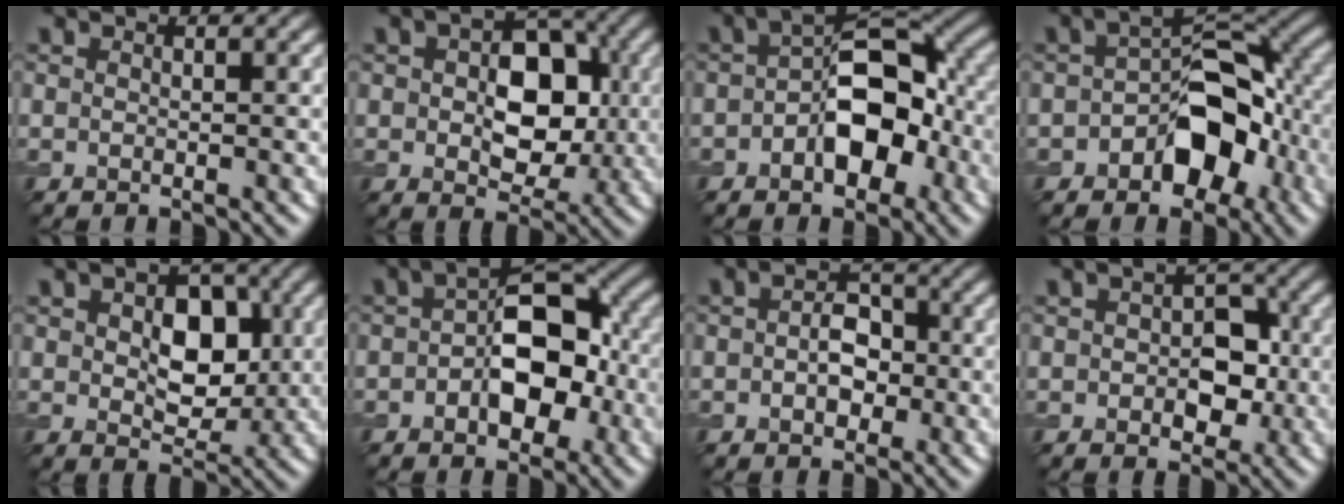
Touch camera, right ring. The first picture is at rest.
{"total": 7.4, "force": [0.5, 4.9, 5.6], "torque": [-0.081, 0.005, 0.010]}
{"total": 7.2, "force": [-1.4, 4.0, 5.8], "torque": [-0.084, 0.019, -0.027]}
{"total": 7.0, "force": [-2.3, 4.3, 5.0], "torque": [-0.058, 0.019, -0.046]}
{"total": 5.7, "force": [0.9, 3.7, 4.3], "torque": [-0.071, 0.000, 0.020]}
{"total": 7.3, "force": [-0.7, 4.1, 6.0], "torque": [-0.089, 0.015, -0.016]}
{"total": 2.8, "force": [0.0, 1.9, 2.0], "torque": [-0.036, 0.006, -0.003]}
{"total": 4.2, "force": [0.1, 2.8, 3.2], "torque": [-0.041, 0.001, 0.003]}